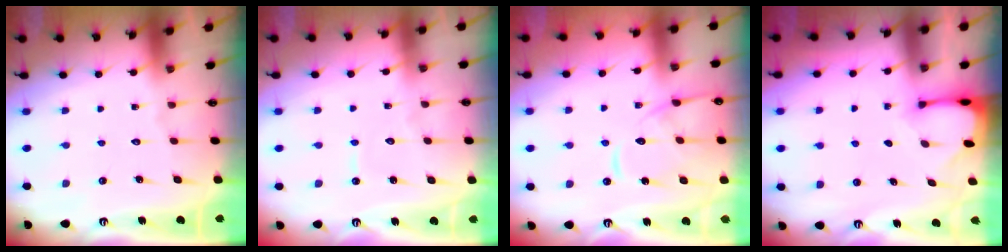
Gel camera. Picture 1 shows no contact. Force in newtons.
{"total": 3.7, "press": 3.7, "slide": 0.4}
{"total": 11.7, "press": 11.6, "slide": 1.3}
{"total": 2.7, "press": 2.7, "slide": 0.3}